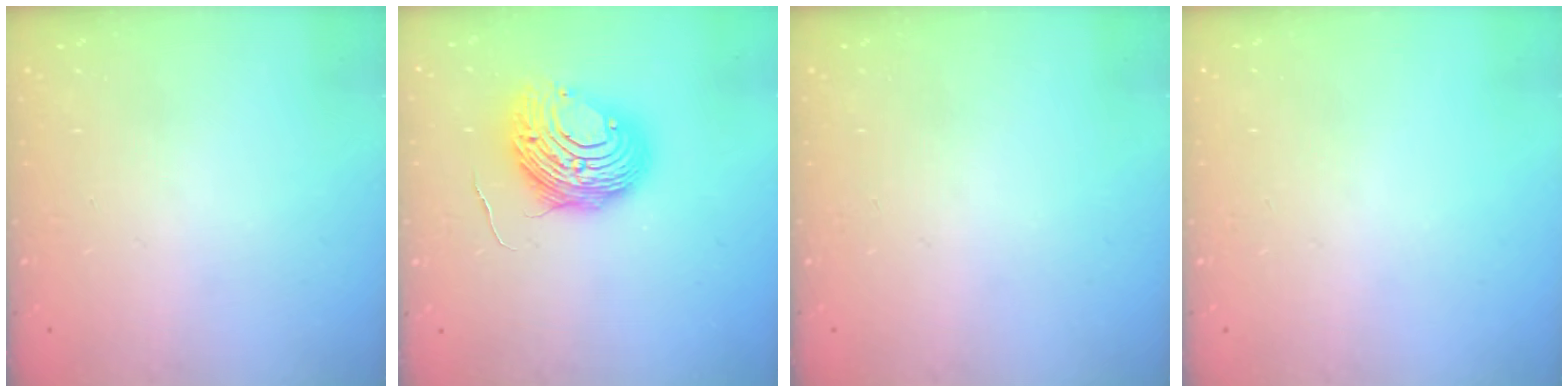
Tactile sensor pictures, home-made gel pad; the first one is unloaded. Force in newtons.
{"total": 12.2, "press": 12.2, "slide": 1.4}
{"total": 0.0}
{"total": 0.0}